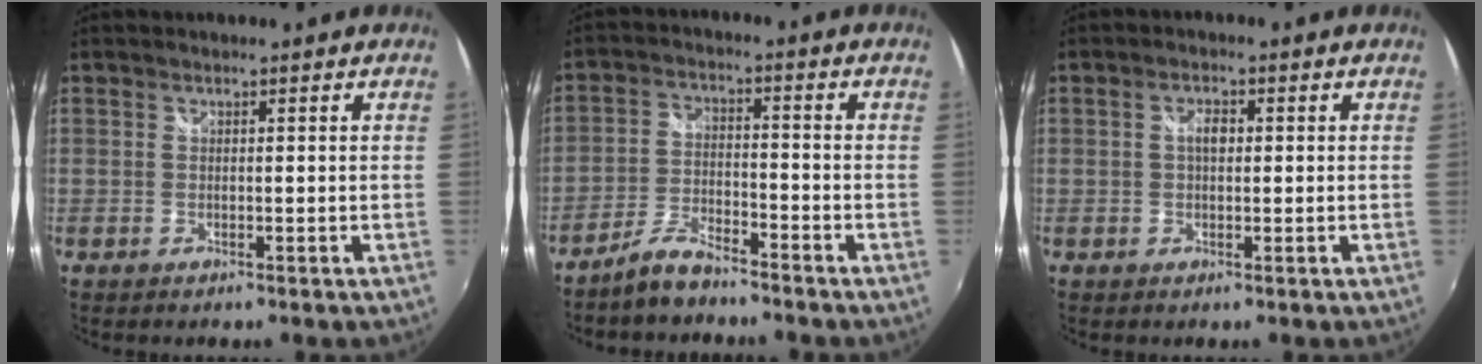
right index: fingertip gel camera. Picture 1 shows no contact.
{"total": 5.9, "force": [-5.2, 1.3, 2.5], "torque": [-0.065, 0.006, -0.099]}
{"total": 2.4, "force": [0.2, 1.3, 2.0], "torque": [-0.035, 0.006, 0.001]}